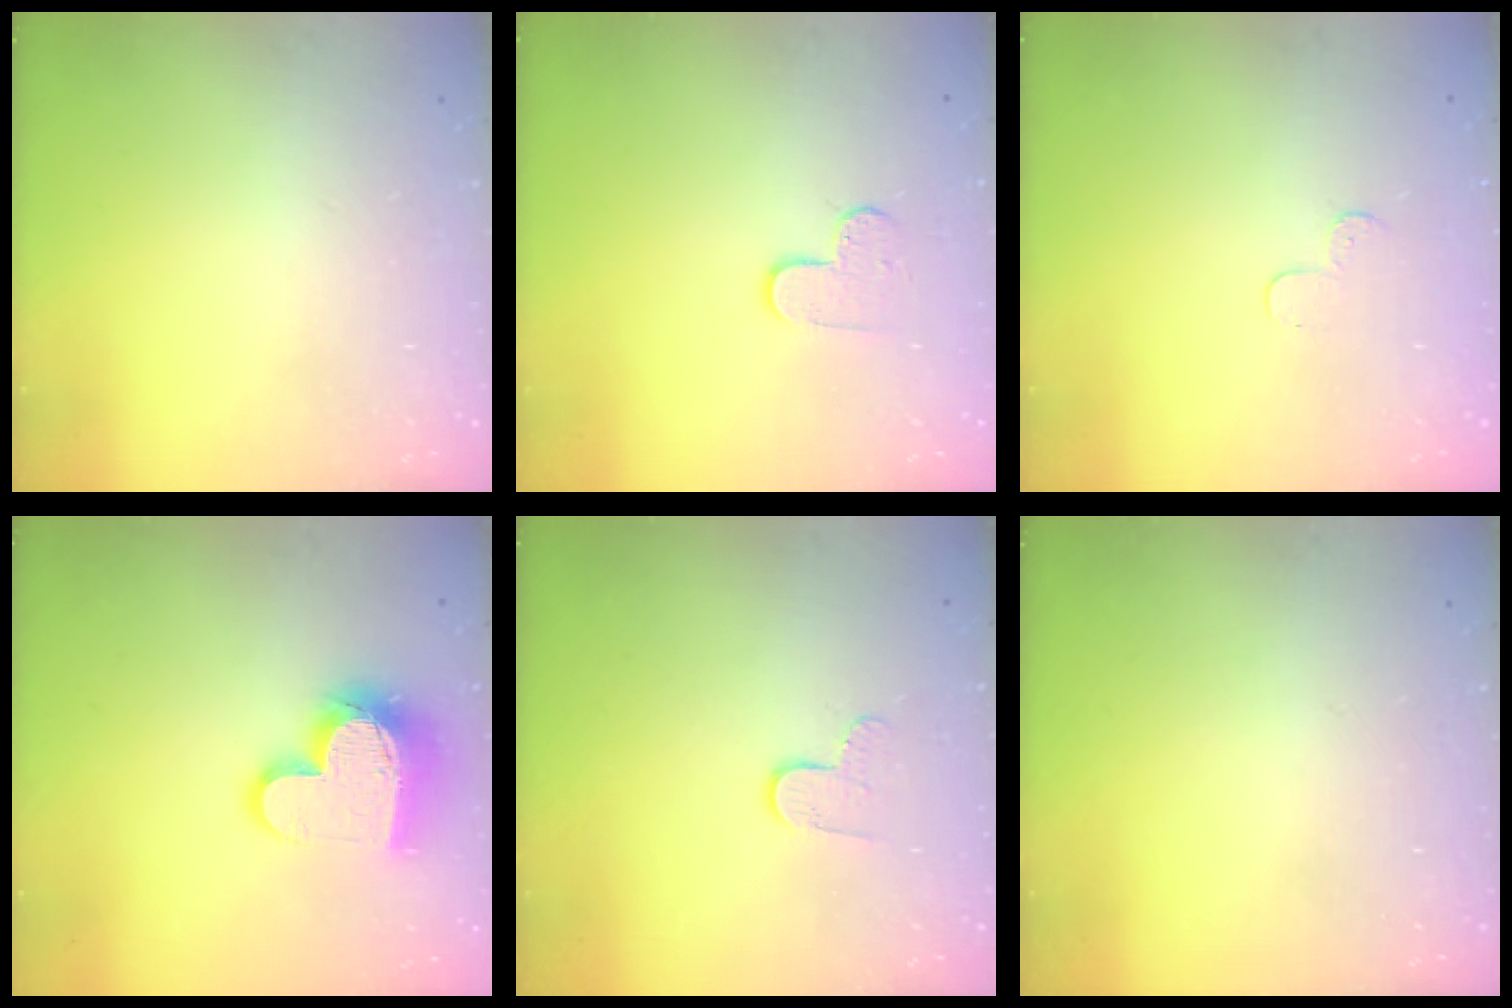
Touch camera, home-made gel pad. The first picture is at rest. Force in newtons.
{"total": 7.4, "press": 7.4, "slide": 0.7}
{"total": 3.2, "press": 3.2, "slide": 0.3}
{"total": 15.8, "press": 15.8, "slide": 1.2}
{"total": 5.9, "press": 5.9, "slide": 0.6}
{"total": 0.0}